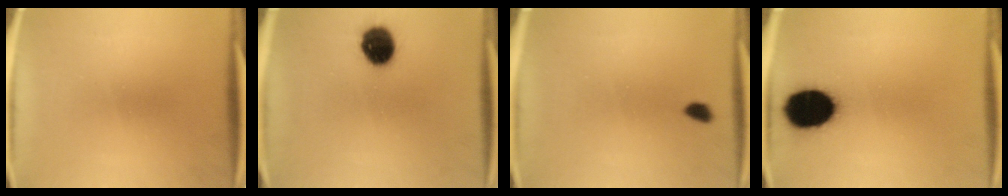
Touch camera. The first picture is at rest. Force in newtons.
{"total": 9.9}
{"total": 1.7}
{"total": 16.1}